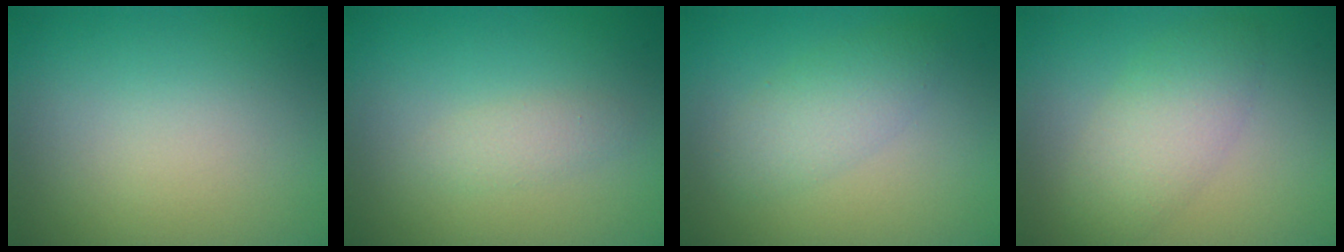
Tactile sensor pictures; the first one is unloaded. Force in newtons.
{"total": 1.3, "press": 1.3, "slide": 0.0}
{"total": 2.8, "press": 2.8, "slide": 0.1}
{"total": 3.8, "press": 3.8, "slide": 0.0}